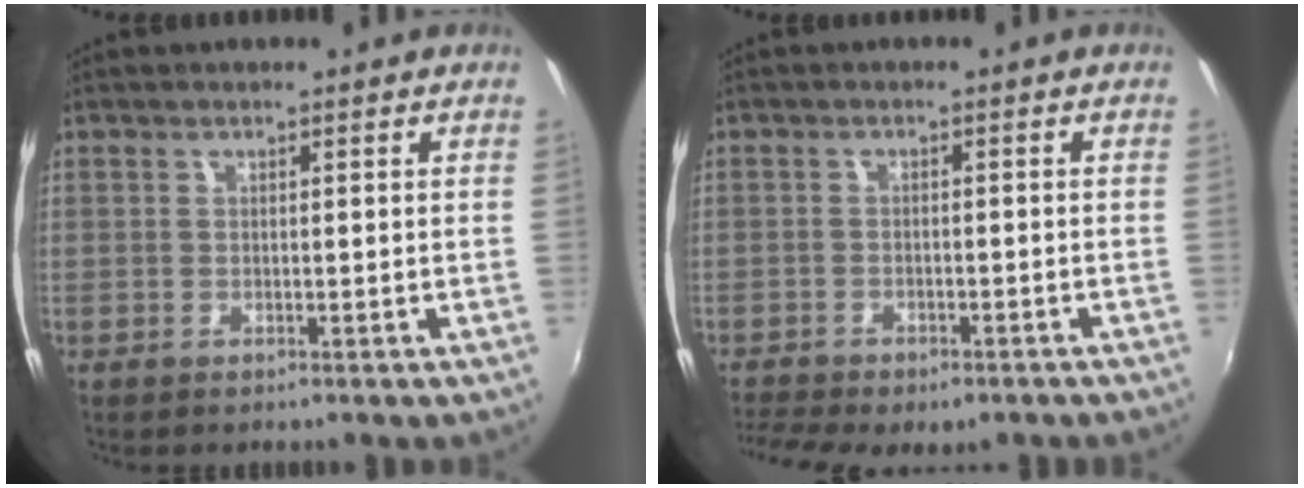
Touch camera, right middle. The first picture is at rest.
{"total": 10.2, "force": [-7.9, 3.8, 5.1], "torque": [-0.127, -0.038, -0.123]}